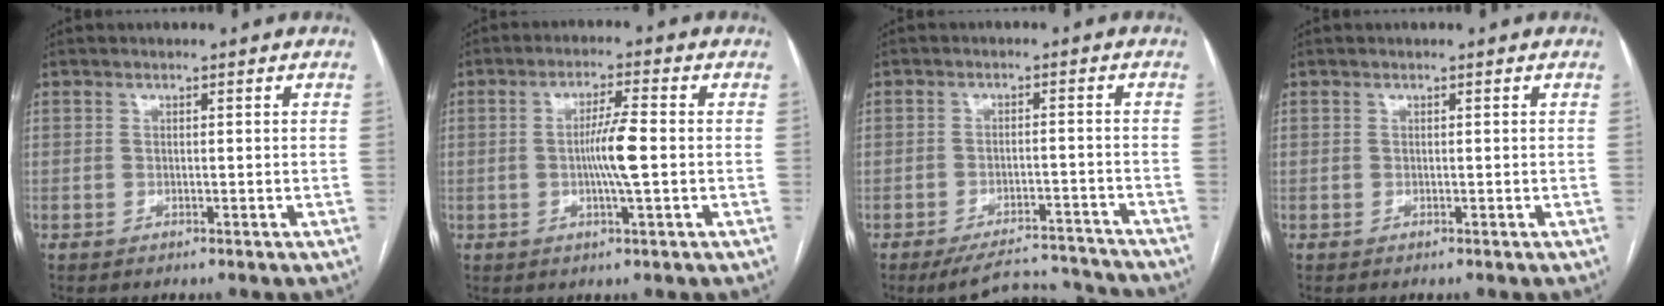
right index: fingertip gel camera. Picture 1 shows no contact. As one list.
[{"total": 5.8, "force": [-0.6, -0.1, 5.8], "torque": [-0.107, -0.001, -0.013]}, {"total": 9.5, "force": [-9.3, 1.7, 1.0], "torque": [-0.001, 0.016, -0.130]}, {"total": 0.0}]